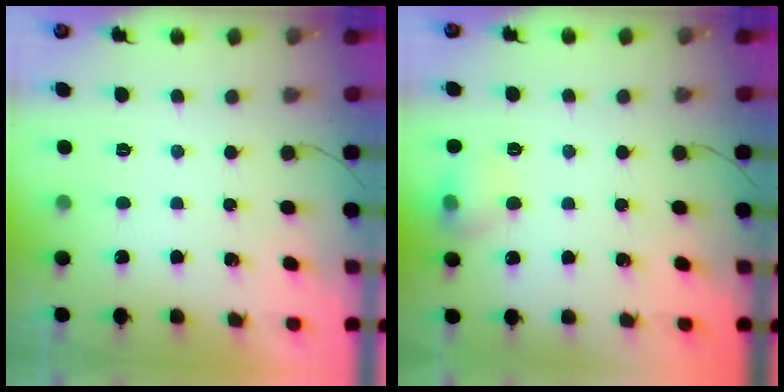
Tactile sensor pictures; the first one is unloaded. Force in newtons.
{"total": 8.4, "press": 8.3, "slide": 1.1}